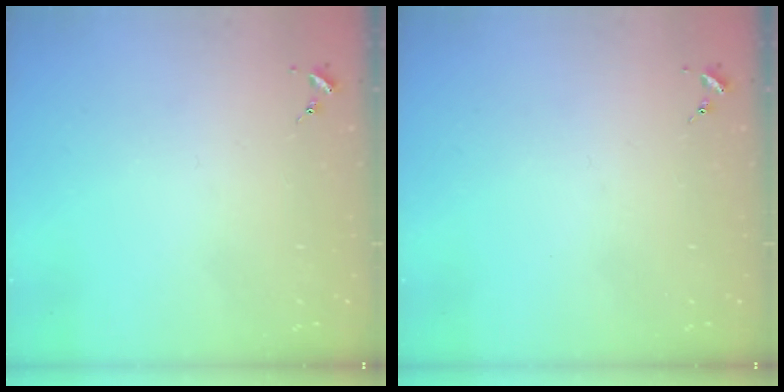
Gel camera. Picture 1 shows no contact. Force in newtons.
{"total": 0.0}